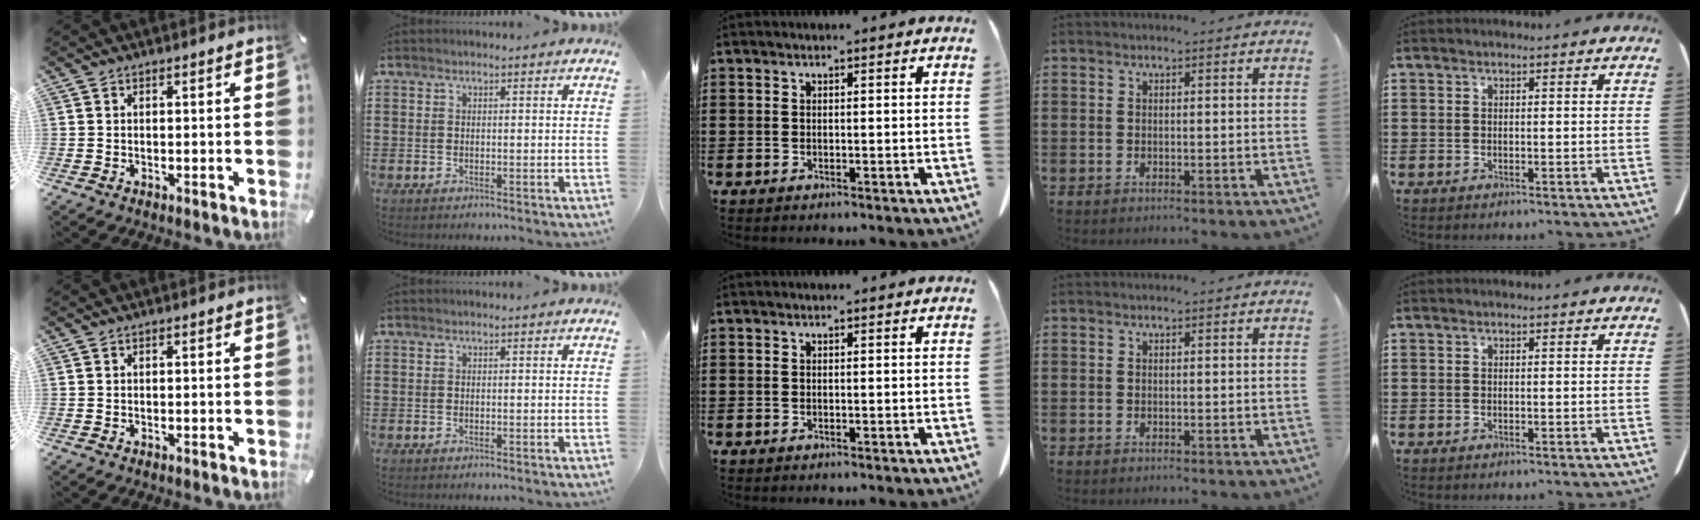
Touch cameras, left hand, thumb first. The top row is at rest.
{}